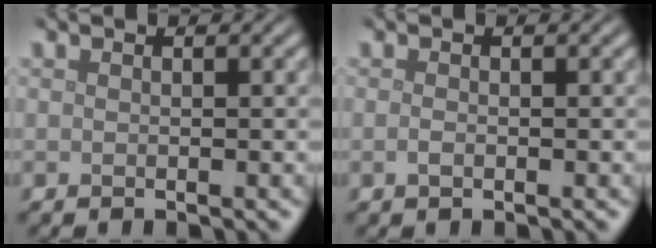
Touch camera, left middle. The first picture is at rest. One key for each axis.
{"total": 0.6, "fx": -0.2, "fy": 0.3, "fz": 0.5, "tx": -0.012, "ty": -0.002, "tz": -0.005}